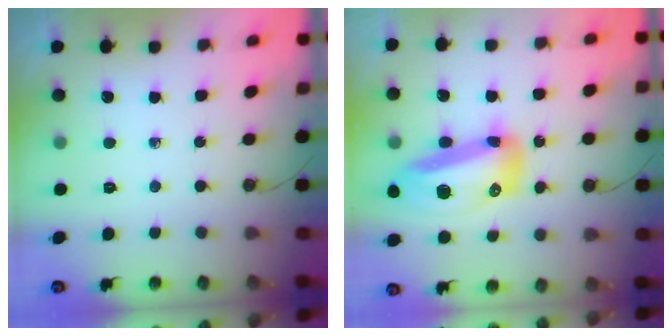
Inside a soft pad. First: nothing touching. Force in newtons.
{"total": 21.7, "press": 19.6, "slide": 9.4}